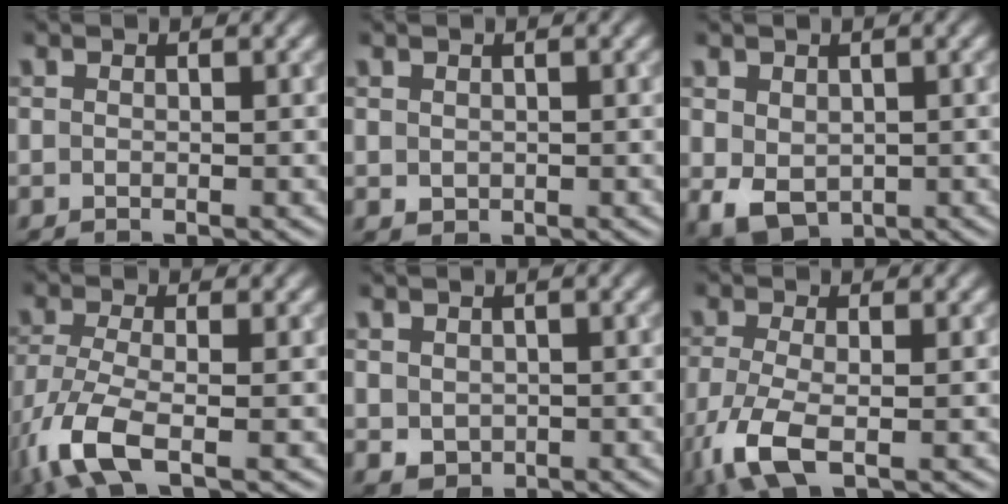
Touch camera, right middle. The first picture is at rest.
{"total": 0.8, "force": [0.3, 0.7, 0.3], "torque": [-0.006, -0.002, 0.009]}
{"total": 3.9, "force": [-0.1, 3.0, 2.5], "torque": [-0.055, -0.013, 0.006]}
{"total": 6.3, "force": [-3.2, 2.1, 5.0], "torque": [-0.124, -0.014, -0.073]}
{"total": 1.9, "force": [0.2, 1.6, 0.9], "torque": [-0.023, -0.005, 0.005]}
{"total": 5.1, "force": [-2.0, 2.0, 4.2], "torque": [-0.107, -0.012, -0.043]}